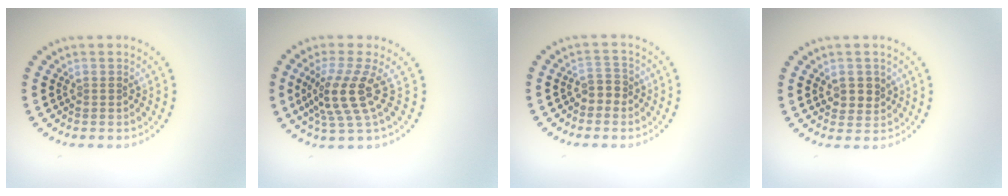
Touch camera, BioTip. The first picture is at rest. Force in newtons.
{"total": 4.3, "press": 3.1, "slide": 3.0}
{"total": 1.8, "press": 1.6, "slide": 0.8}
{"total": 2.0, "press": 2.0, "slide": 0.6}